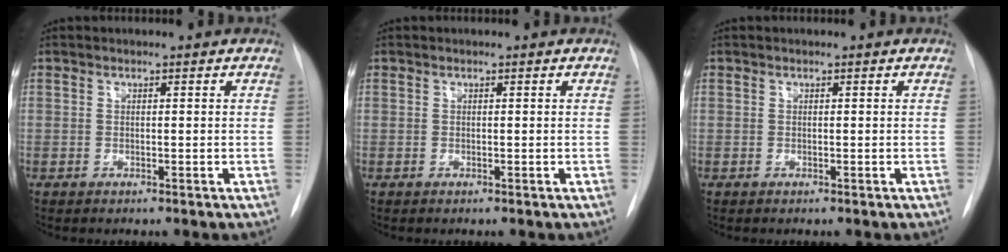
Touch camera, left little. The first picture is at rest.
{"total": 0.0}
{"total": 0.0}